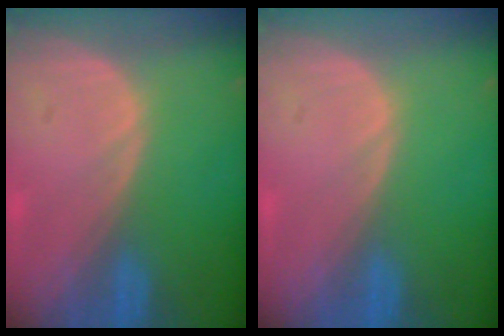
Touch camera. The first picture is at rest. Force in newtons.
{"total": 0.0}